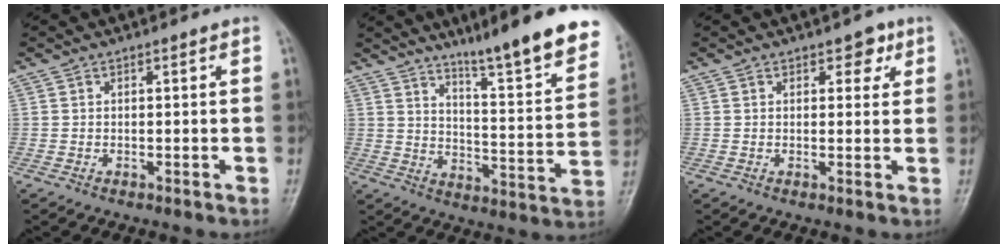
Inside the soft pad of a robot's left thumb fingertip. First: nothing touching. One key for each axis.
{"total": 18.5, "fx": 14.0, "fy": 1.8, "fz": 12.0, "tx": -0.137, "ty": -0.084, "tz": 0.202}
{"total": 3.2, "fx": 1.7, "fy": 2.0, "fz": 1.7, "tx": 0.000, "ty": -0.006, "tz": 0.019}